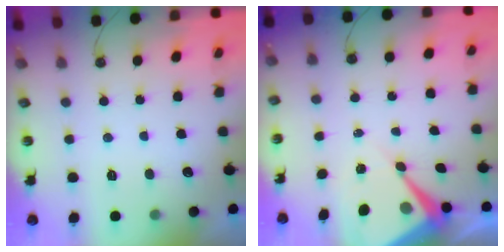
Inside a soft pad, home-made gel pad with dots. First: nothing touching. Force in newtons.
{"total": 8.5, "press": 8.5, "slide": 0.8}